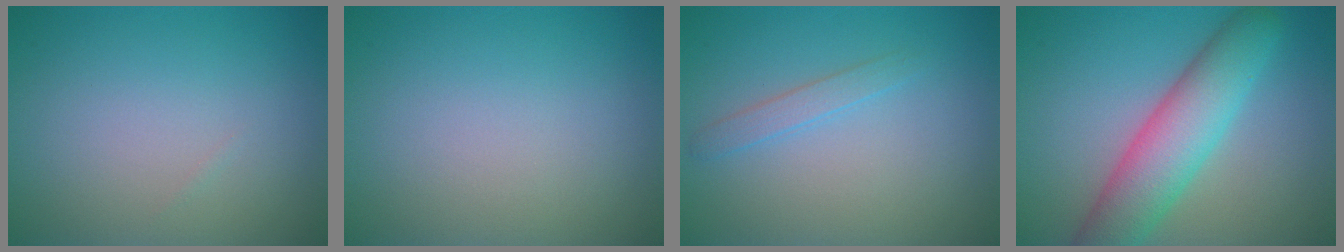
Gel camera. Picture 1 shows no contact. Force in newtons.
{"total": 0.0}
{"total": 1.3, "press": 1.3, "slide": 0.1}
{"total": 6.9, "press": 6.9, "slide": 0.3}